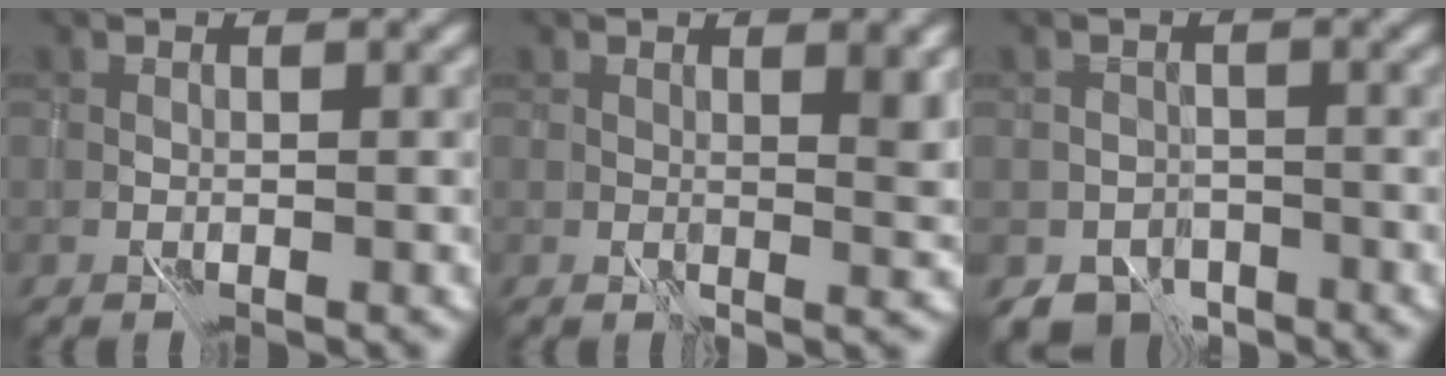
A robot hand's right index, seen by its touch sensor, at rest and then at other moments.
{"total": 2.7, "force": [1.8, 0.1, 2.0], "torque": [-0.024, 0.002, 0.033]}
{"total": 2.8, "force": [-1.8, 2.0, 0.7], "torque": [0.005, 0.002, -0.031]}